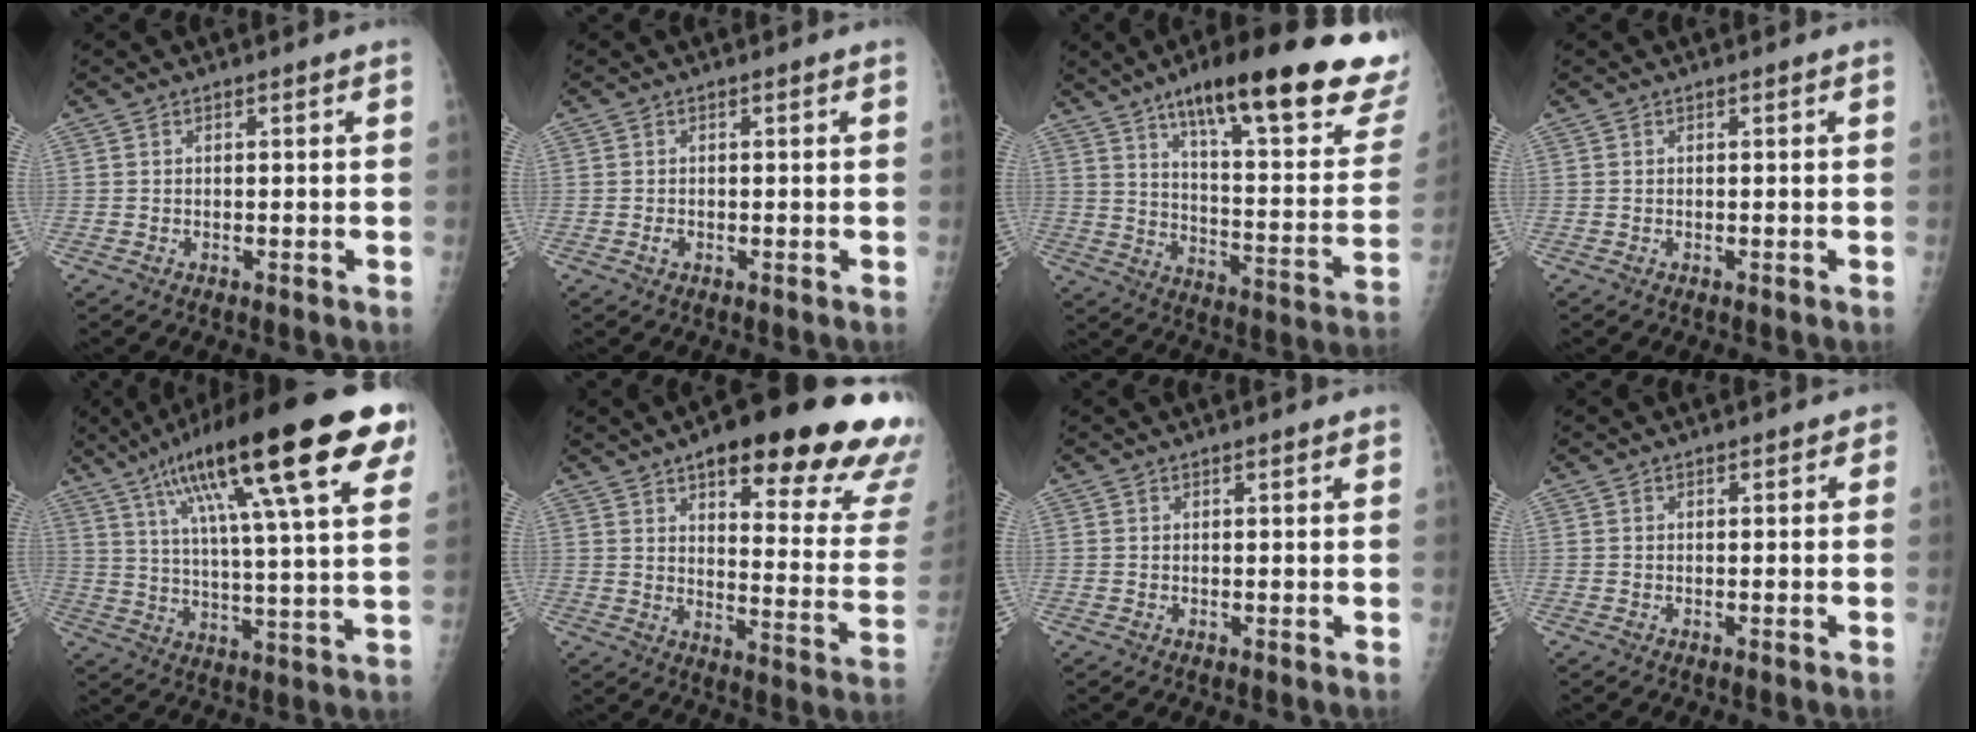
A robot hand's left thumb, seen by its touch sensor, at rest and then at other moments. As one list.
[{"total": 0.8, "force": [-0.3, 0.5, 0.5], "torque": [-0.009, -0.001, -0.006]}, {"total": 30.3, "force": [20.1, 6.6, 21.7], "torque": [-0.258, -0.067, 0.283]}, {"total": 0.0}, {"total": 28.6, "force": [14.6, 5.8, 23.9], "torque": [-0.378, -0.004, 0.226]}, {"total": 26.7, "force": [16.8, 7.2, 19.5], "torque": [-0.201, -0.067, 0.216]}, {"total": 0.9, "force": [0.6, 0.3, 0.6], "torque": [-0.007, -0.001, 0.007]}, {"total": 0.8, "force": [0.2, 0.7, 0.4], "torque": [0.010, 0.003, -0.004]}]